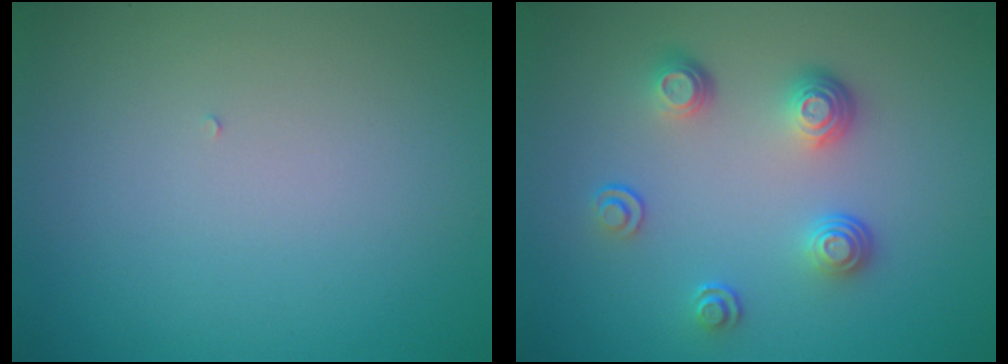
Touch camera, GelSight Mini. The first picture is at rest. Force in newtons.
{"total": 3.6, "press": 2.6, "slide": 2.4}